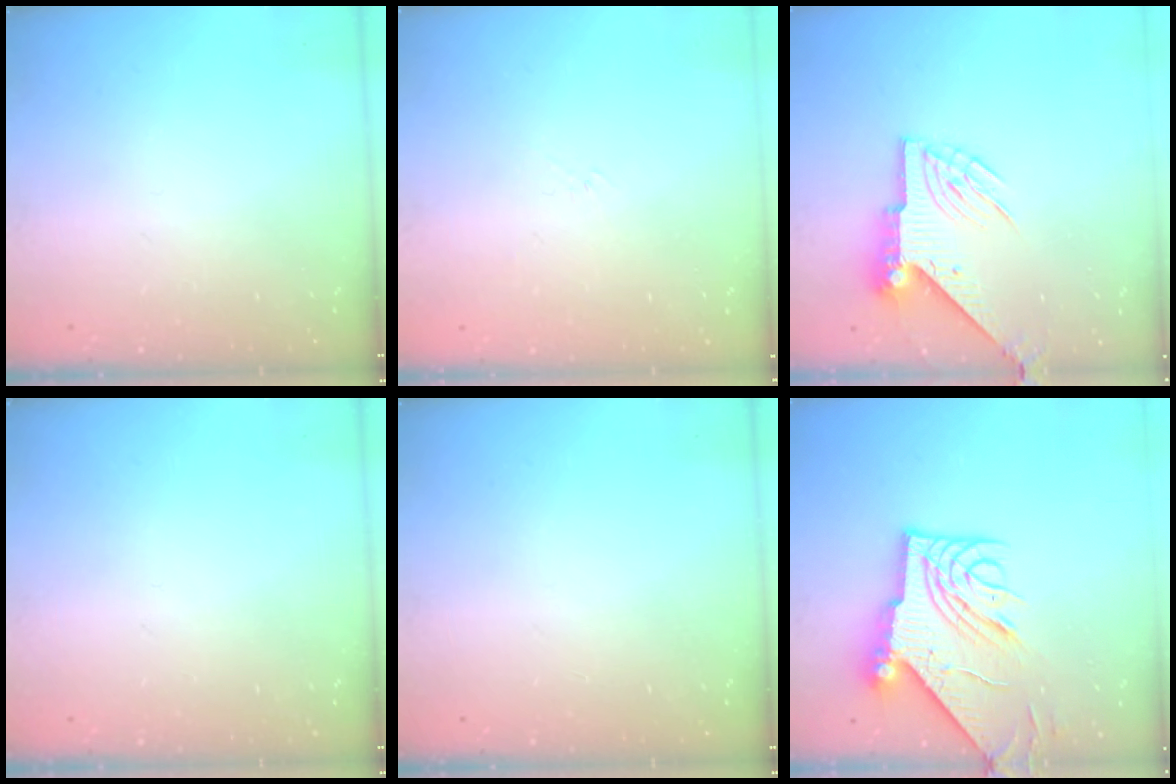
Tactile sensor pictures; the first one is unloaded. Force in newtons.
{"total": 2.6, "press": 2.5, "slide": 0.6}
{"total": 7.3, "press": 7.3, "slide": 0.6}
{"total": 0.0}
{"total": 0.0}
{"total": 14.4, "press": 14.4, "slide": 1.3}